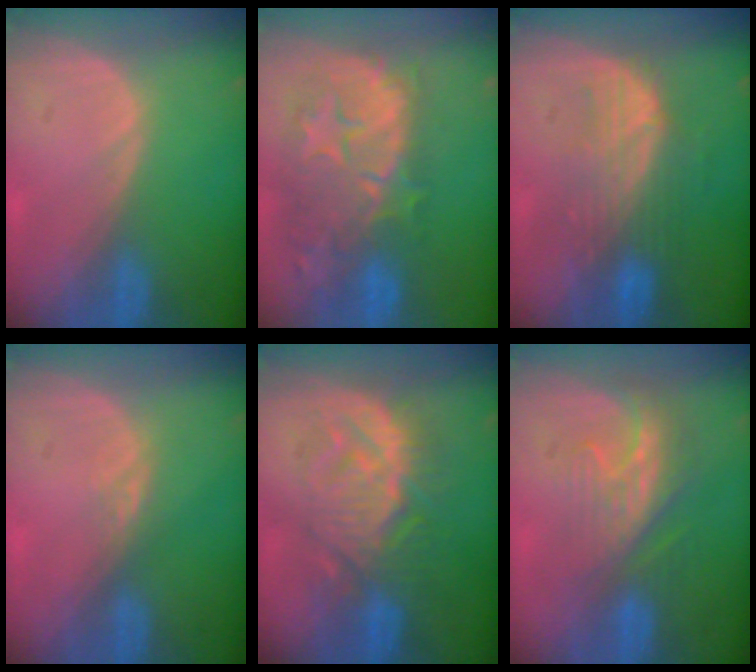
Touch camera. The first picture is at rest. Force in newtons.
{"total": 11.7, "press": 10.7, "slide": 4.8}
{"total": 7.3, "press": 7.3, "slide": 0.6}
{"total": 1.5, "press": 1.3, "slide": 0.8}
{"total": 9.4, "press": 9.3, "slide": 1.4}
{"total": 8.6, "press": 7.3, "slide": 4.6}